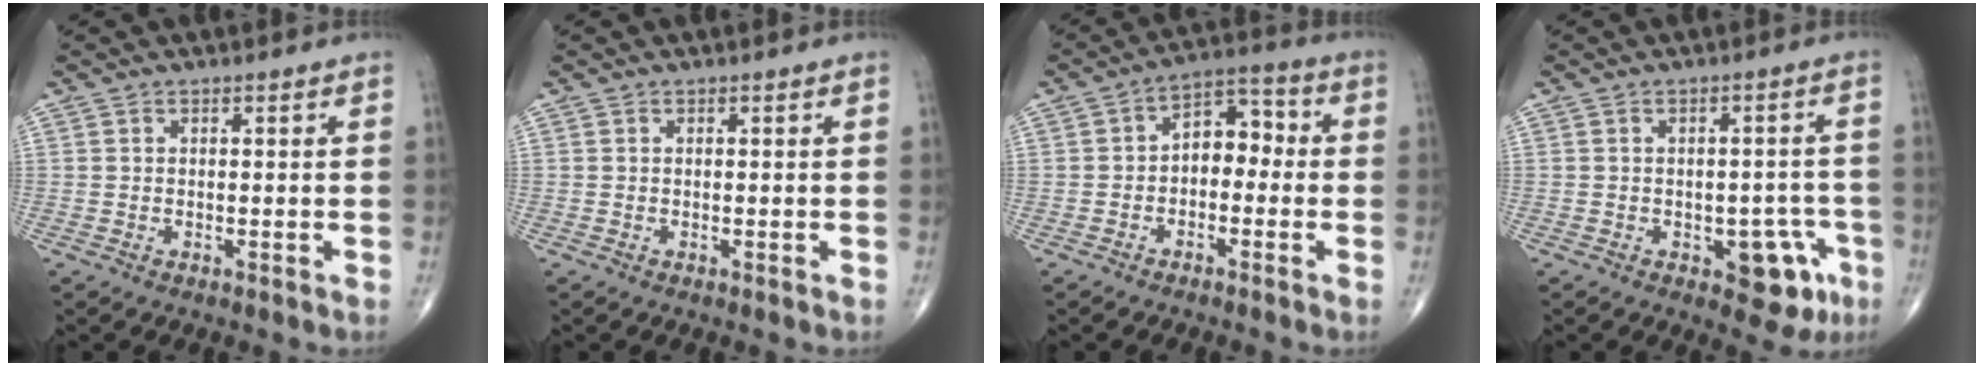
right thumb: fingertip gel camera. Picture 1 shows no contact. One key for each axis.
{"total": 0.0}
{"total": 7.4, "fx": -0.8, "fy": 5.0, "fz": 5.4, "tx": -0.055, "ty": 0.038, "tz": -0.028}
{"total": 8.2, "fx": -3.5, "fy": 4.3, "fz": 6.1, "tx": -0.036, "ty": 0.019, "tz": -0.038}